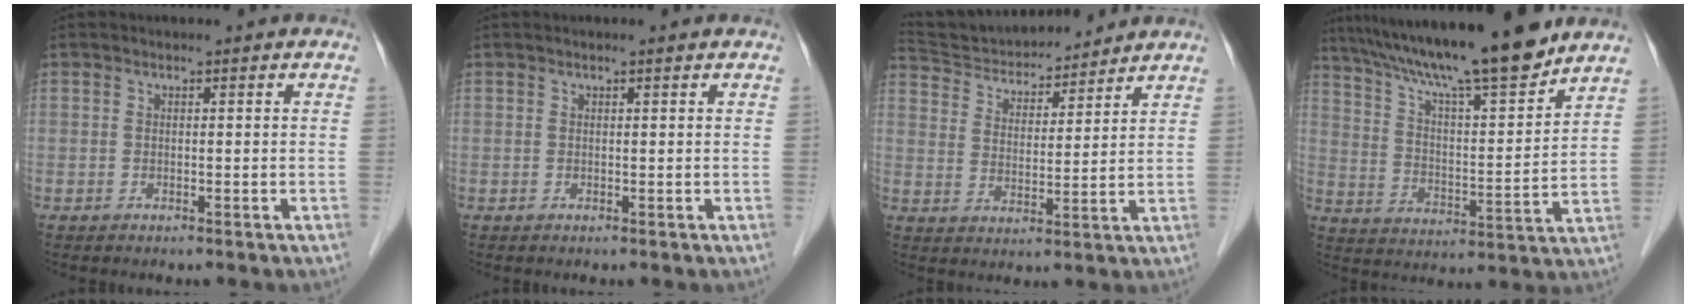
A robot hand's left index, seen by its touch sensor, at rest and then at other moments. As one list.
[{"total": 0.7, "force": [0.6, 0.0, 0.4], "torque": [-0.011, 0.007, 0.011]}, {"total": 14.2, "force": [13.4, 2.8, 3.6], "torque": [-0.065, 0.021, 0.229]}, {"total": 19.4, "force": [16.1, 1.0, 10.7], "torque": [-0.179, 0.008, 0.261]}]